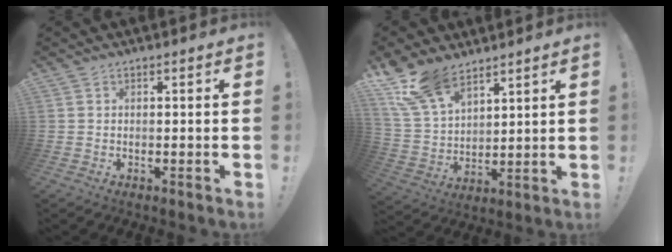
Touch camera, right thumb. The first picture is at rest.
{"total": 14.3, "force": [10.5, 7.0, 6.7], "torque": [-0.140, -0.060, 0.203]}